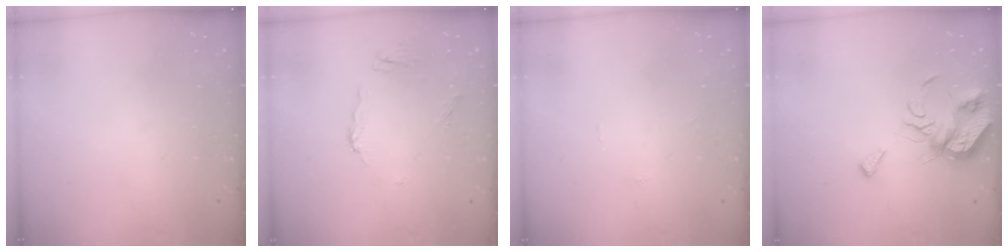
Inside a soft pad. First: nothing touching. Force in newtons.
{"total": 6.8, "press": 6.7, "slide": 0.5}
{"total": 0.0}
{"total": 8.4, "press": 8.3, "slide": 0.6}